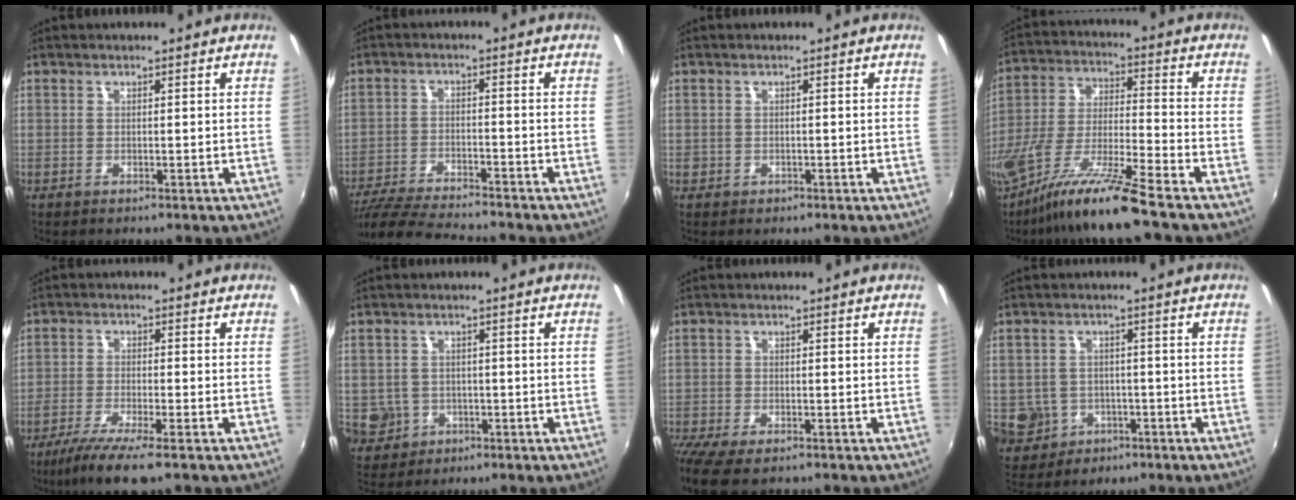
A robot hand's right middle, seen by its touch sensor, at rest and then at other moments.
{"total": 13.4, "force": [-12.1, 1.3, 5.6], "torque": [-0.129, -0.018, -0.208]}
{"total": 1.2, "force": [-0.5, 1.0, 0.2], "torque": [-0.005, -0.003, -0.006]}
{"total": 14.5, "force": [-10.7, -0.4, 9.8], "torque": [-0.196, -0.030, -0.199]}
{"total": 8.5, "force": [-6.1, 0.7, 5.9], "torque": [-0.135, -0.027, -0.110]}
{"total": 6.4, "force": [-1.4, 6.1, 1.6], "torque": [-0.050, 0.002, -0.009]}
{"total": 8.1, "force": [-6.3, 2.5, 4.6], "torque": [-0.115, -0.040, -0.113]}
{"total": 8.5, "force": [-2.5, 7.7, 2.4], "torque": [-0.080, 0.006, -0.022]}